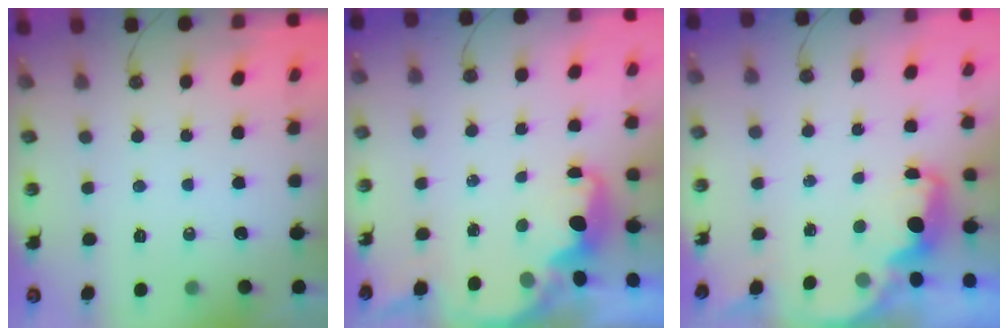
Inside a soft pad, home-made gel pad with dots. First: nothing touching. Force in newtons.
{"total": 2.3, "press": 2.2, "slide": 0.7}
{"total": 2.2, "press": 2.1, "slide": 0.8}